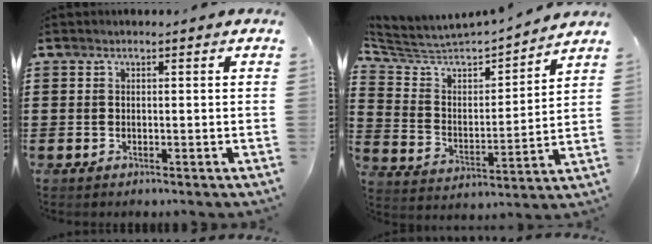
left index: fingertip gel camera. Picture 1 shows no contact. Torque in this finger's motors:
{"motor_torque": [2.14, 0.00, 0.00, 0.00]}